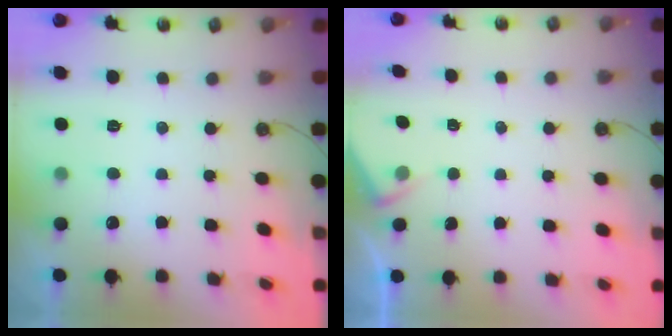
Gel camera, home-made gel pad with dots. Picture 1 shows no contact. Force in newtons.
{"total": 2.7, "press": 2.6, "slide": 0.5}